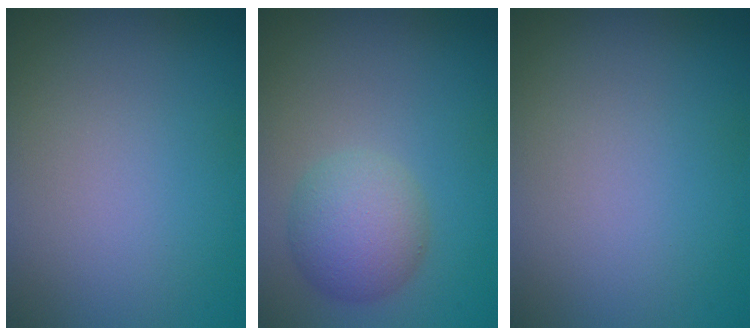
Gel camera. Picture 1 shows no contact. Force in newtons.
{"total": 4.3, "press": 4.3, "slide": 0.1}
{"total": 0.0}